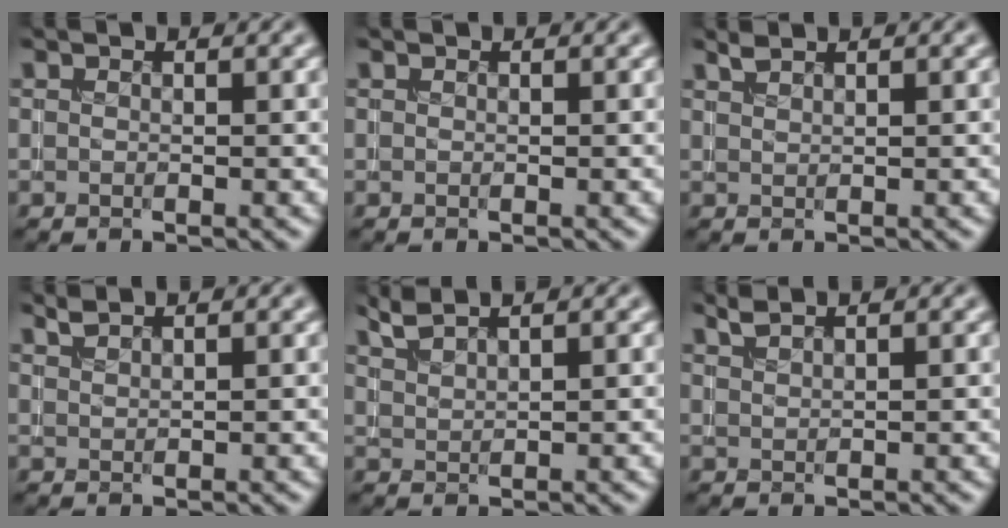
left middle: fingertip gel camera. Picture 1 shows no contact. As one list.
[{"total": 0.0}, {"total": 0.9, "force": [0.9, 0.1, 0.3], "torque": [-0.004, 0.000, 0.018]}, {"total": 1.0, "force": [1.0, 0.1, 0.3], "torque": [-0.003, 0.001, 0.021]}, {"total": 2.5, "force": [2.2, 0.5, 1.2], "torque": [-0.017, 0.011, 0.041]}, {"total": 1.3, "force": [1.2, 0.2, 0.6], "torque": [-0.008, 0.003, 0.023]}]